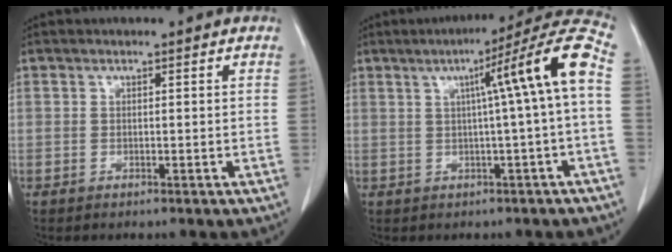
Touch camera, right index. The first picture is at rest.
{"total": 11.6, "force": [1.3, -1.2, 11.5], "torque": [-0.149, 0.033, 0.015]}